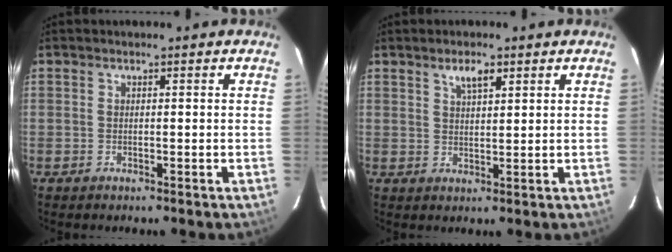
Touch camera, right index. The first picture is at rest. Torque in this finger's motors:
{"motor_torque": [0.15, 0.09, 0.12, 0.04]}